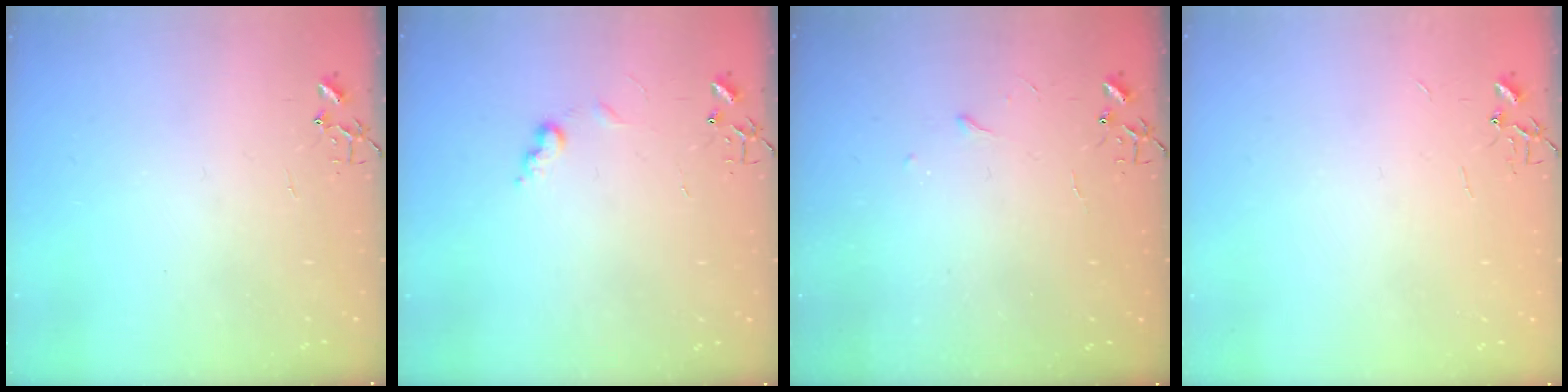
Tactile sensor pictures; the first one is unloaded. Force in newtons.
{"total": 5.6, "press": 5.5, "slide": 0.7}
{"total": 3.6, "press": 3.5, "slide": 0.5}
{"total": 2.2, "press": 2.2, "slide": 0.3}